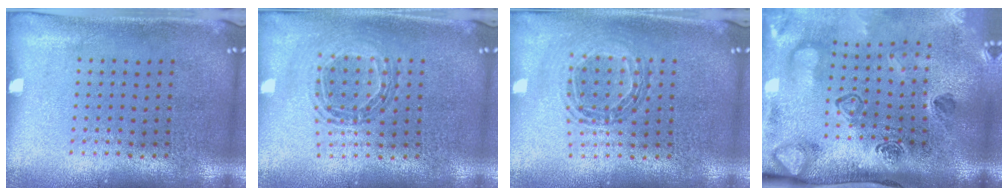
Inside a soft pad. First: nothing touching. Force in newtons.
{"total": 0.8, "press": 0.8, "slide": 0.1}
{"total": 0.8, "press": 0.8, "slide": 0.1}
{"total": 4.3, "press": 2.9, "slide": 3.2}